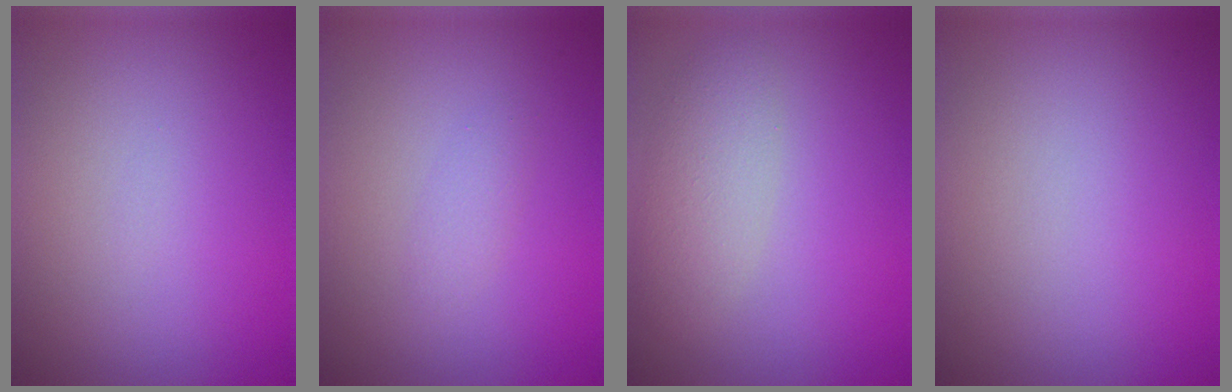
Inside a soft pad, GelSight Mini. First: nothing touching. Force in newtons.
{"total": 1.0, "press": 1.0, "slide": 0.1}
{"total": 3.0, "press": 3.0, "slide": 0.1}
{"total": 0.0}